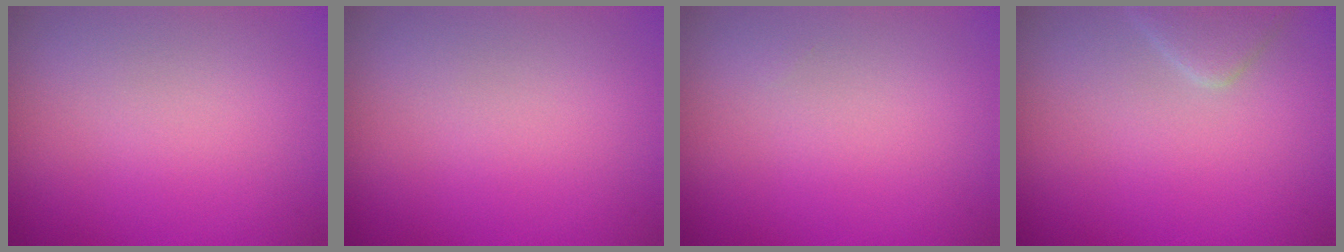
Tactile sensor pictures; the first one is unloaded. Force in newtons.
{"total": 0.0}
{"total": 0.0}
{"total": 2.0, "press": 2.0, "slide": 0.1}